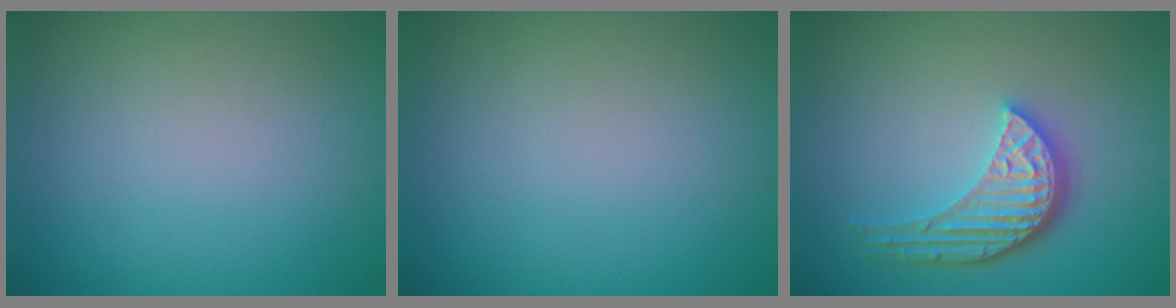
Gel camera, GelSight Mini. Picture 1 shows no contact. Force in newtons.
{"total": 0.0}
{"total": 4.7, "press": 3.7, "slide": 3.0}